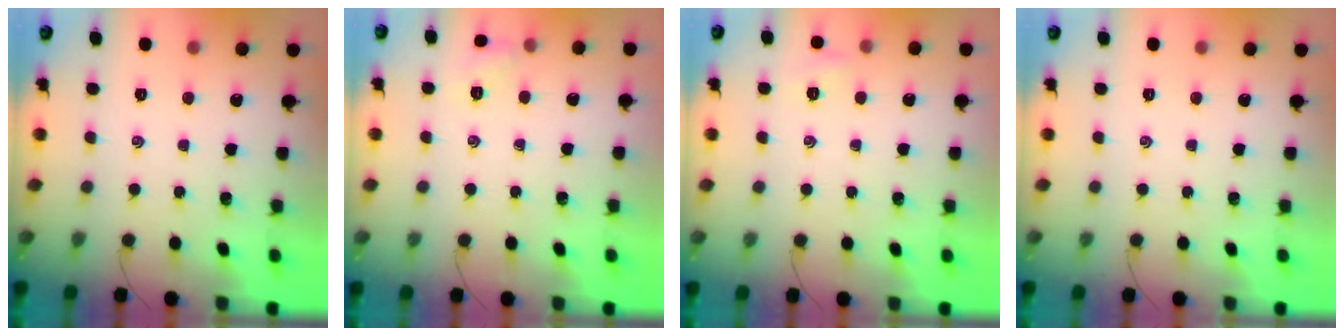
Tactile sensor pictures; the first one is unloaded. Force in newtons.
{"total": 6.1, "press": 5.9, "slide": 1.7}
{"total": 2.8, "press": 2.7, "slide": 0.8}
{"total": 0.0}